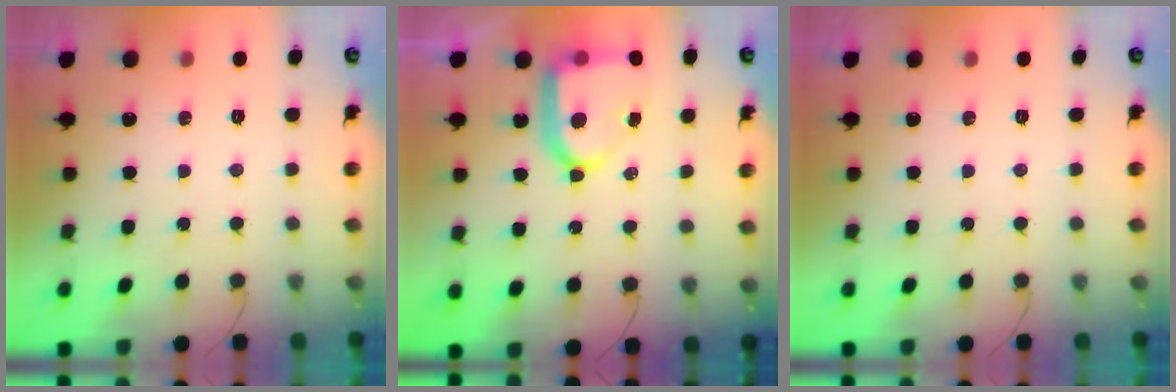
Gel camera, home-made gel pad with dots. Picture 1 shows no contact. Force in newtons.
{"total": 15.7, "press": 15.6, "slide": 1.6}
{"total": 0.0}